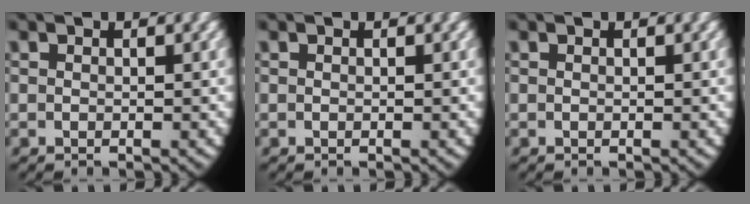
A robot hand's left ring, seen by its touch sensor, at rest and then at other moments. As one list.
[{"total": 0.0}, {"total": 0.0}]